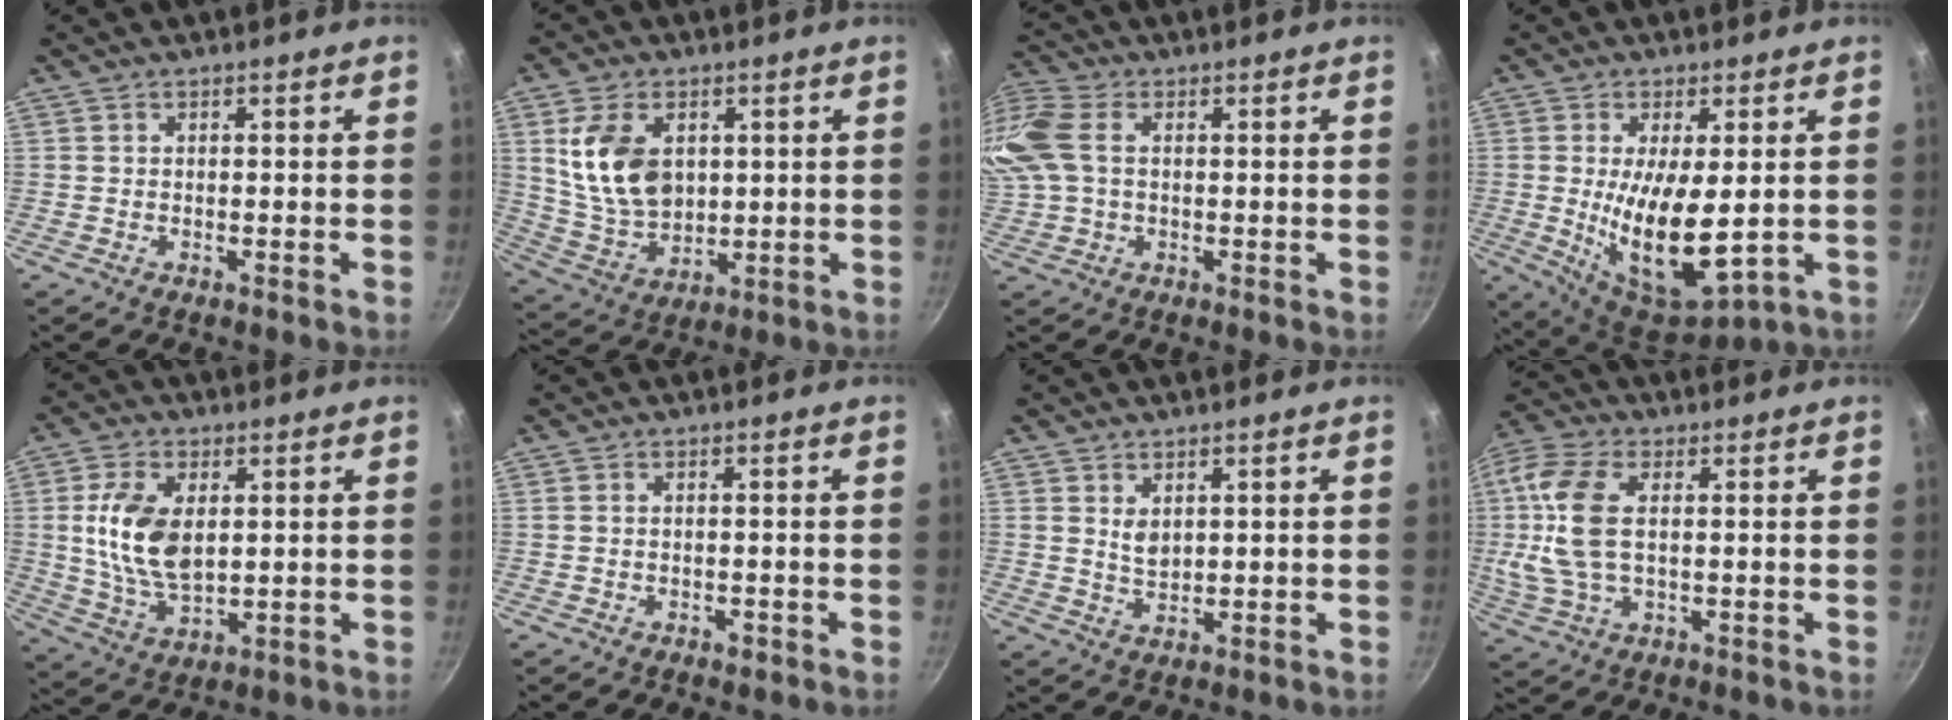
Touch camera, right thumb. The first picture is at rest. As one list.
[{"total": 13.9, "force": [3.1, 9.5, 9.7], "torque": [-0.163, -0.023, 0.072]}, {"total": 13.9, "force": [2.0, 9.5, 9.9], "torque": [-0.236, 0.025, 0.031]}, {"total": 15.2, "force": [-0.7, 6.1, 13.9], "torque": [-0.232, -0.017, 0.007]}, {"total": 12.6, "force": [2.0, 7.2, 10.0], "torque": [-0.182, -0.013, 0.043]}, {"total": 1.3, "force": [-0.7, 0.6, 0.9], "torque": [-0.018, 0.005, -0.009]}, {"total": 3.3, "force": [1.4, 2.1, 2.2], "torque": [-0.034, -0.011, 0.028]}, {"total": 13.1, "force": [1.3, 6.9, 11.1], "torque": [-0.237, 0.011, 0.018]}]